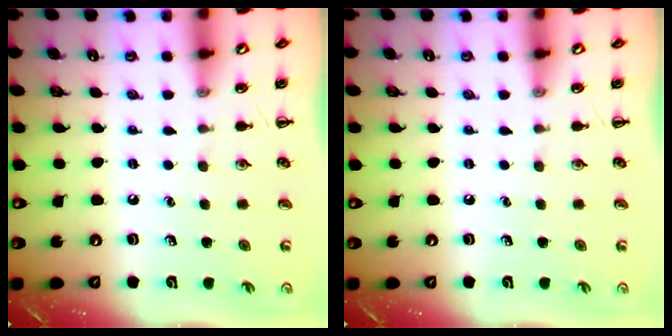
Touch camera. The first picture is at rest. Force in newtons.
{"total": 0.0}